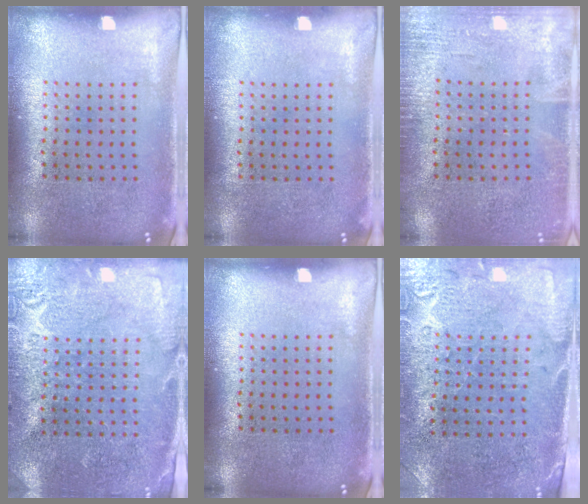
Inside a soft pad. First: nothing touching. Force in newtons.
{"total": 0.0}
{"total": 2.2, "press": 2.2, "slide": 0.3}
{"total": 2.8, "press": 2.8, "slide": 0.1}
{"total": 0.0}
{"total": 2.8, "press": 2.5, "slide": 1.1}